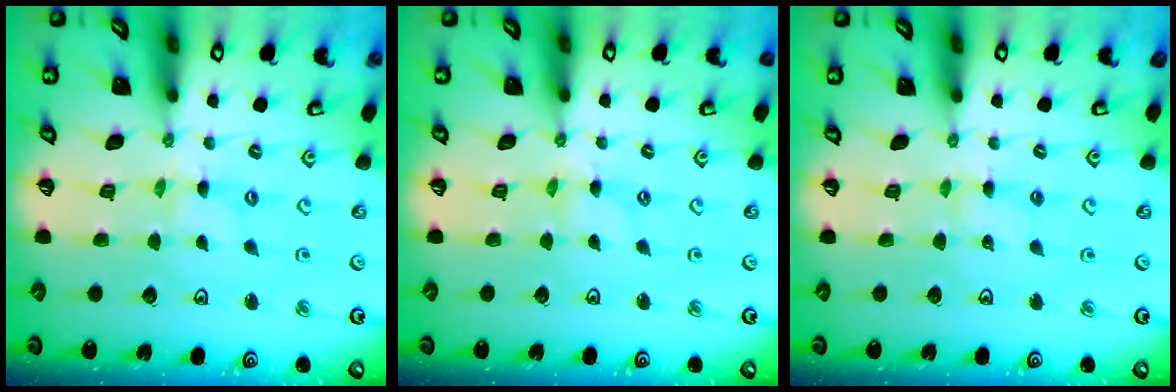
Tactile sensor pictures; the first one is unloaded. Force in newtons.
{"total": 0.0}
{"total": 2.5, "press": 2.5, "slide": 0.2}